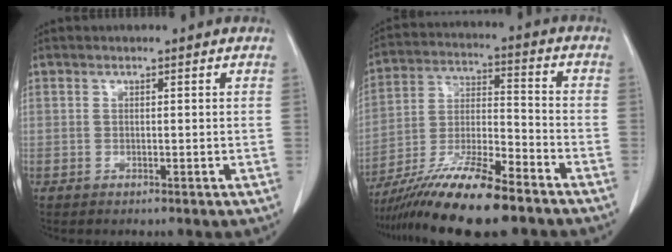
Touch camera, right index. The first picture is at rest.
{"total": 16.1, "force": [-12.1, 1.8, 10.6], "torque": [-0.212, -0.026, -0.219]}